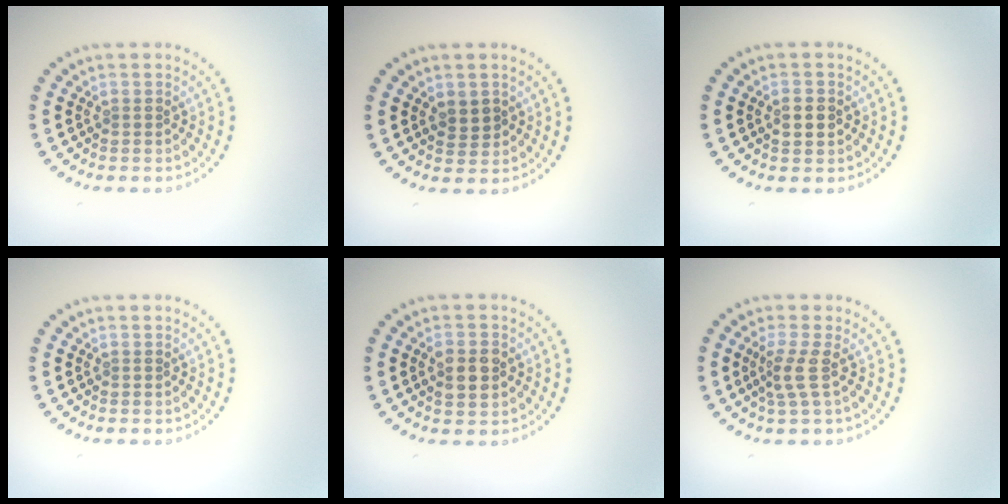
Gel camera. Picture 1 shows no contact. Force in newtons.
{"total": 1.3, "press": 1.2, "slide": 0.6}
{"total": 2.2, "press": 2.1, "slide": 0.1}
{"total": 0.0}
{"total": 2.8, "press": 2.8, "slide": 0.3}
{"total": 2.4, "press": 1.6, "slide": 1.8}